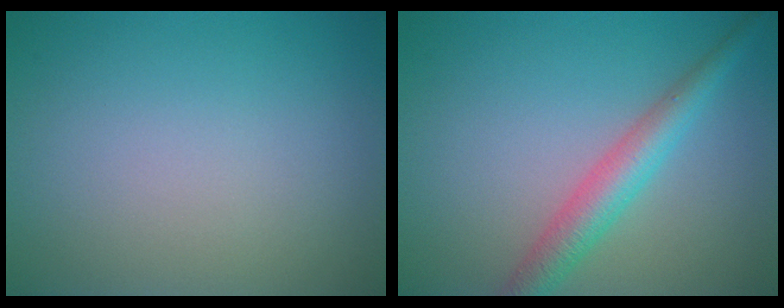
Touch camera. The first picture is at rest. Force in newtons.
{"total": 3.8, "press": 3.8, "slide": 0.1}